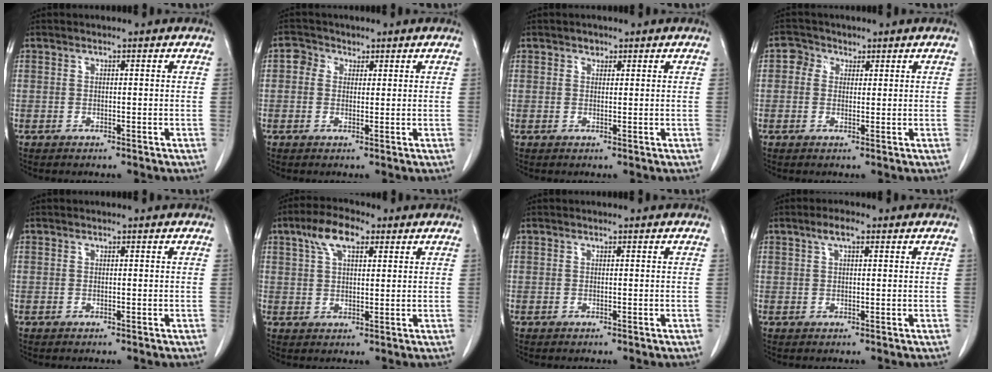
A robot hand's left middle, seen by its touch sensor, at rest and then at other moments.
{"total": 2.5, "force": [1.0, 2.1, 0.7], "torque": [-0.011, 0.008, 0.013]}
{"total": 0.9, "force": [0.7, 0.6, 0.2], "torque": [-0.002, -0.003, 0.009]}
{"total": 2.5, "force": [1.1, 2.2, 0.6], "torque": [-0.009, 0.006, 0.013]}
{"total": 0.0}
{"total": 5.5, "force": [3.0, 2.3, 4.1], "torque": [-0.084, 0.015, 0.056]}
{"total": 0.0}
{"total": 2.6, "force": [1.4, 0.7, 2.0], "torque": [-0.042, 0.008, 0.026]}